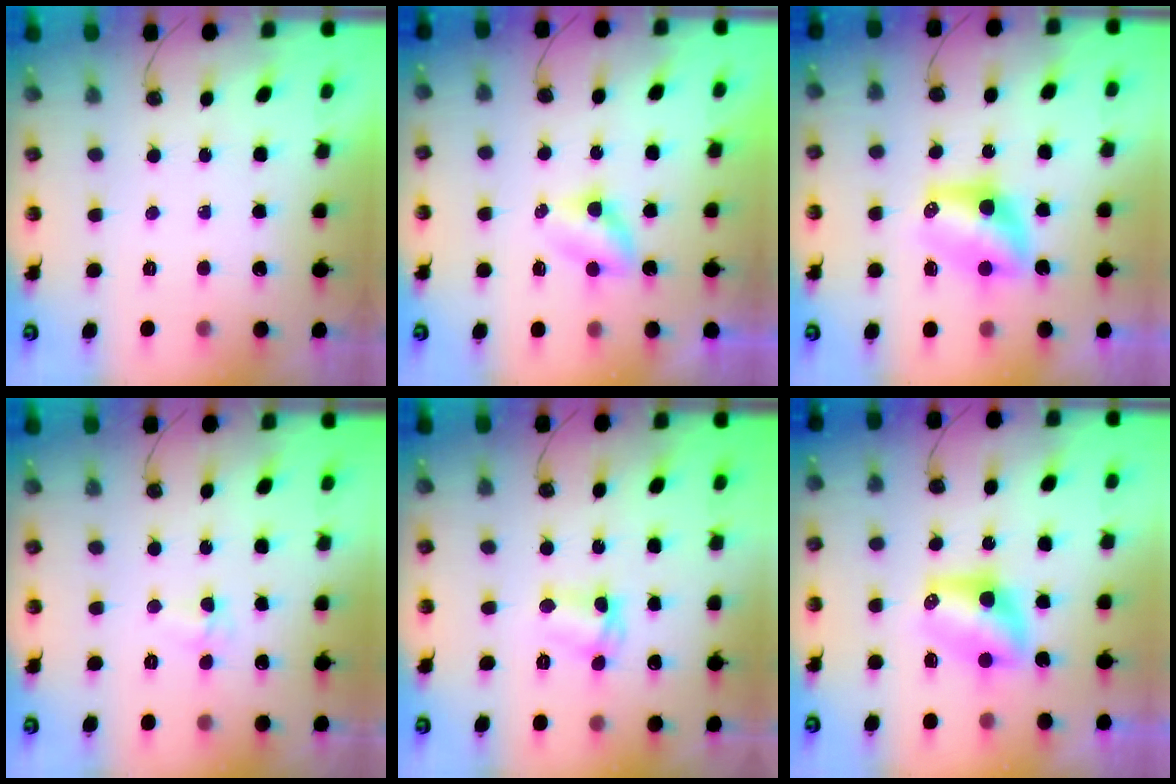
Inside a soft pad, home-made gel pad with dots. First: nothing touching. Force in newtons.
{"total": 3.6, "press": 3.6, "slide": 0.4}
{"total": 9.9, "press": 8.9, "slide": 4.4}
{"total": 3.6, "press": 3.5, "slide": 0.8}
{"total": 5.5, "press": 5.5, "slide": 0.4}
{"total": 7.4, "press": 7.4, "slide": 0.6}